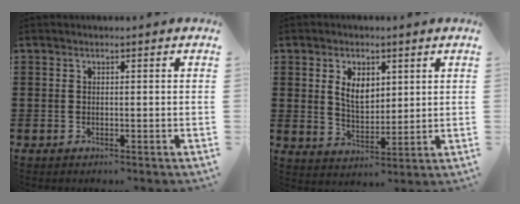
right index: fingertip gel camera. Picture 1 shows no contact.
{"total": 5.3, "force": [1.7, 3.4, 3.8], "torque": [-0.077, 0.008, 0.027]}